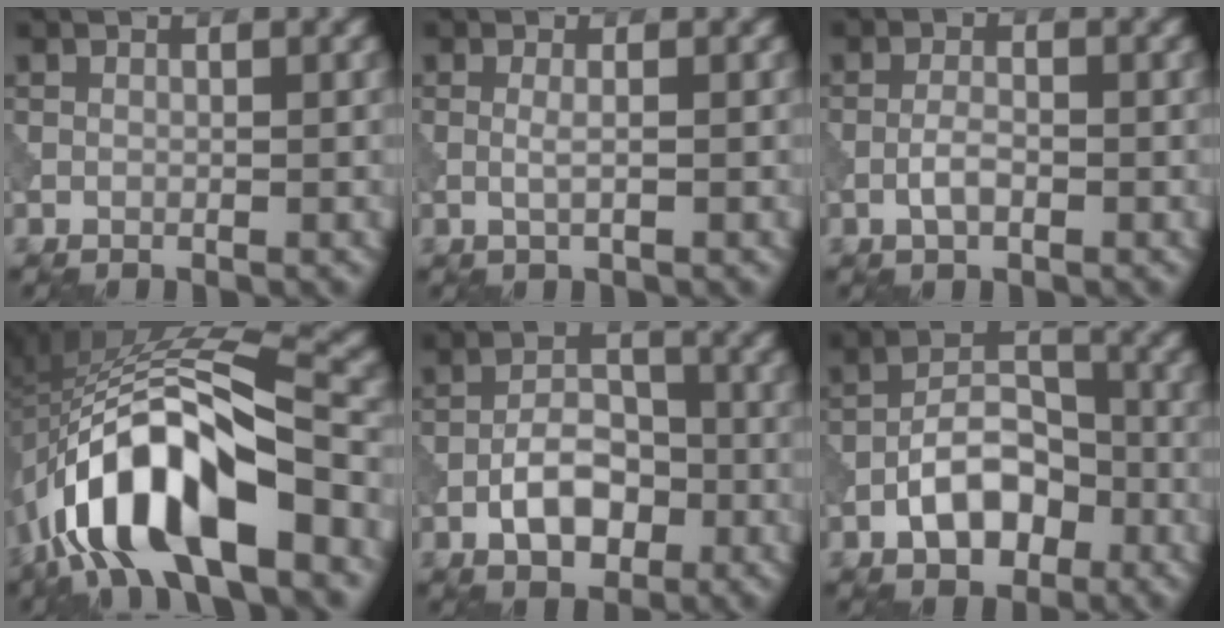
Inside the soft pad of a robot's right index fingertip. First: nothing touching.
{"total": 1.2, "force": [0.0, 0.3, 1.2], "torque": [-0.022, -0.001, -0.004]}
{"total": 1.8, "force": [-0.8, 0.7, 1.5], "torque": [-0.032, 0.003, -0.019]}
{"total": 13.6, "force": [-6.5, 4.7, 10.9], "torque": [-0.198, 0.018, -0.116]}
{"total": 4.8, "force": [-2.0, 2.8, 3.4], "torque": [-0.050, 0.009, -0.037]}
{"total": 5.9, "force": [-2.6, 3.4, 4.1], "torque": [-0.060, 0.011, -0.050]}